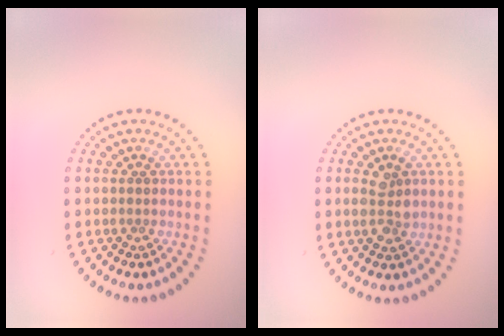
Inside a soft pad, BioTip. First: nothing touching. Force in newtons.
{"total": 2.6, "press": 2.5, "slide": 0.4}